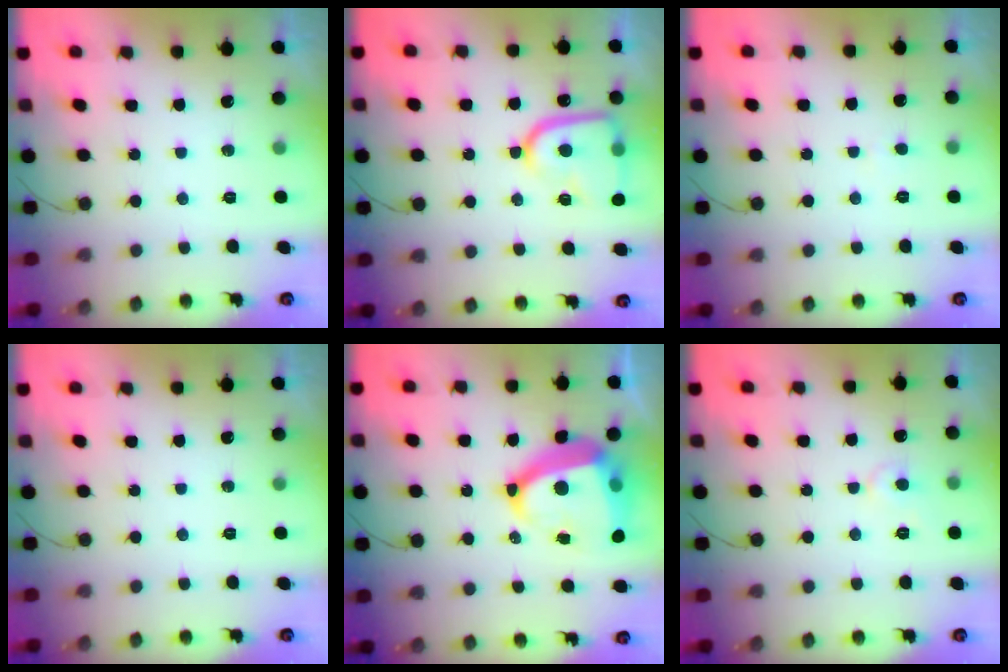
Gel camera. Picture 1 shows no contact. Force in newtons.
{"total": 14.9, "press": 14.8, "slide": 1.4}
{"total": 0.7, "press": 0.7, "slide": 0.1}
{"total": 0.0}
{"total": 17.4, "press": 17.3, "slide": 2.1}
{"total": 4.4, "press": 4.4, "slide": 0.1}